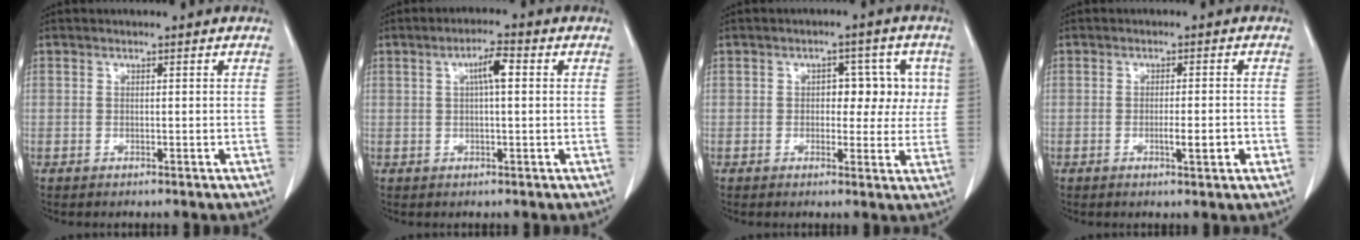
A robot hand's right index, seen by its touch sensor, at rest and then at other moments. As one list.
[{"total": 4.0, "force": [0.9, 0.6, 3.8], "torque": [-0.067, 0.010, 0.014]}, {"total": 6.2, "force": [1.0, 3.8, 4.8], "torque": [-0.042, 0.022, 0.014]}, {"total": 3.6, "force": [-1.1, 0.4, 3.4], "torque": [-0.054, -0.003, -0.015]}]